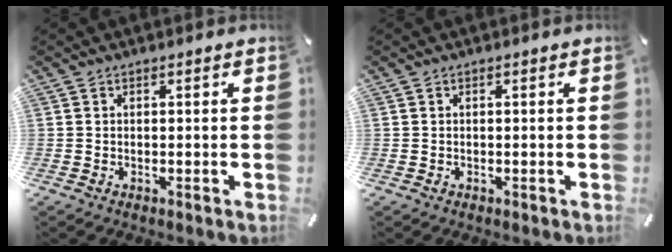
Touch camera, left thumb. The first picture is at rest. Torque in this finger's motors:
{"motor_torque": [-0.09, -0.04, -0.05, 0.21, 0.00]}